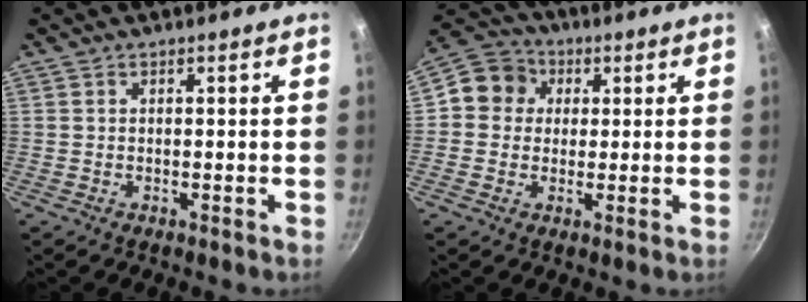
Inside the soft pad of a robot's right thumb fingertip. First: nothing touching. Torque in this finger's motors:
{"motor_torque": [0.04, 0.83, 0.50, -0.39, -0.01]}